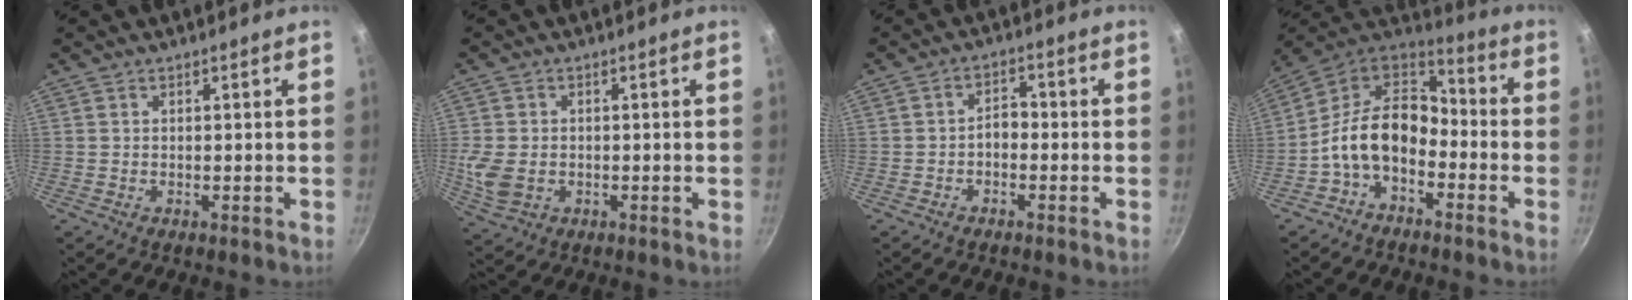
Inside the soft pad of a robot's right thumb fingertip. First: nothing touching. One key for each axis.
{"total": 6.2, "fx": -0.8, "fy": 4.7, "fz": 4.0, "tx": -0.087, "ty": -0.001, "tz": -0.011}
{"total": 3.1, "fx": -1.2, "fy": 2.0, "fz": 2.0, "tx": -0.020, "ty": 0.019, "tz": -0.025}
{"total": 14.6, "fx": -4.4, "fy": 9.6, "fz": 10.0, "tx": -0.160, "ty": 0.064, "tz": -0.106}